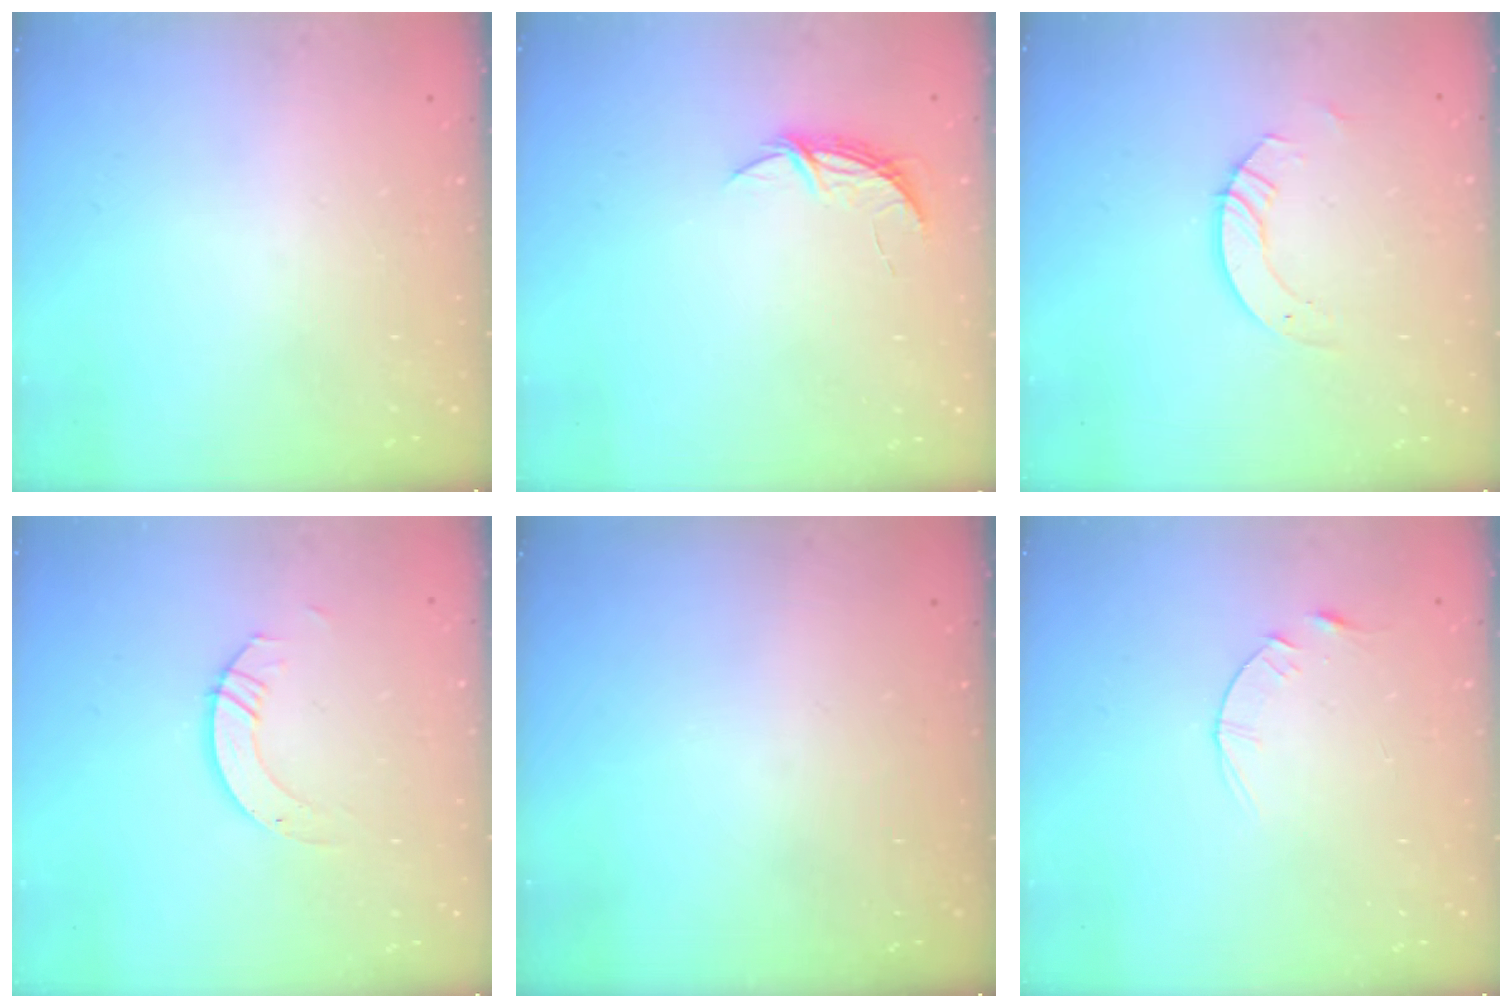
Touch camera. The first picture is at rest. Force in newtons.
{"total": 5.0, "press": 5.0, "slide": 0.4}
{"total": 3.5, "press": 3.5, "slide": 0.3}
{"total": 4.4, "press": 4.4, "slide": 0.0}
{"total": 0.0}
{"total": 3.1, "press": 3.1, "slide": 0.5}